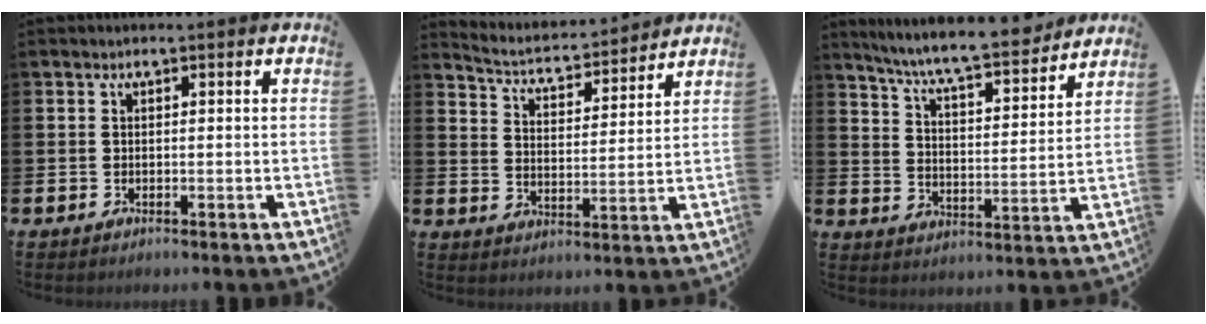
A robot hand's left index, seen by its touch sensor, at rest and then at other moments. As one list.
[{"total": 3.8, "force": [3.6, 1.0, 0.7], "torque": [-0.038, -0.034, 0.055]}, {"total": 7.9, "force": [7.4, 0.5, 2.7], "torque": [-0.076, -0.056, 0.125]}]